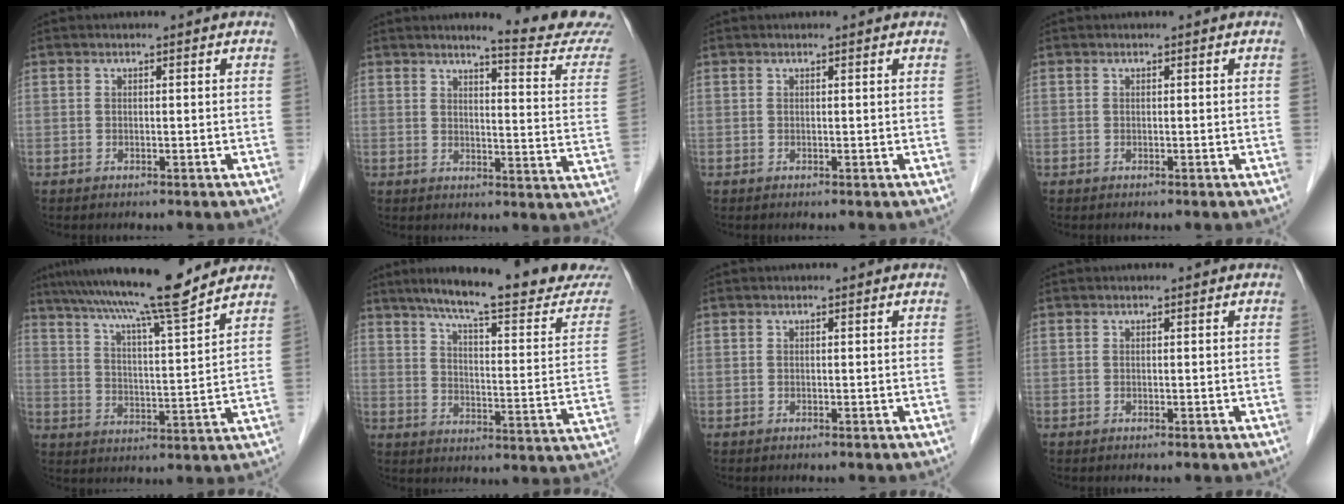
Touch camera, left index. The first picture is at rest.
{"total": 12.7, "force": [11.9, -1.2, 4.4], "torque": [-0.055, -0.078, 0.126]}
{"total": 0.8, "force": [0.7, 0.0, 0.2], "torque": [-0.008, 0.005, 0.009]}
{"total": 0.0}
{"total": 14.8, "force": [12.6, -0.4, 7.8], "torque": [-0.132, 0.009, 0.193]}
{"total": 22.6, "force": [19.5, 1.3, 11.3], "torque": [-0.158, -0.050, 0.253]}
{"total": 0.0}
{"total": 0.0}